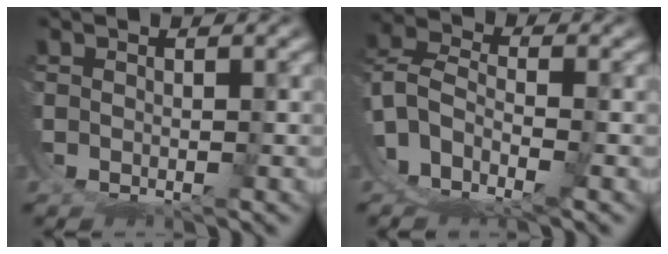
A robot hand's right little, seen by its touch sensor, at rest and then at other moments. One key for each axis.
{"total": 11.0, "fx": -4.4, "fy": 8.8, "fz": 5.0, "tx": -0.140, "ty": -0.041, "tz": -0.082}